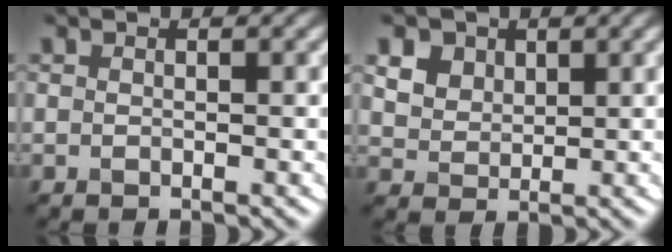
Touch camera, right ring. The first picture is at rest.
{"total": 4.7, "force": [3.2, 3.1, 1.5], "torque": [-0.079, 0.012, 0.085]}